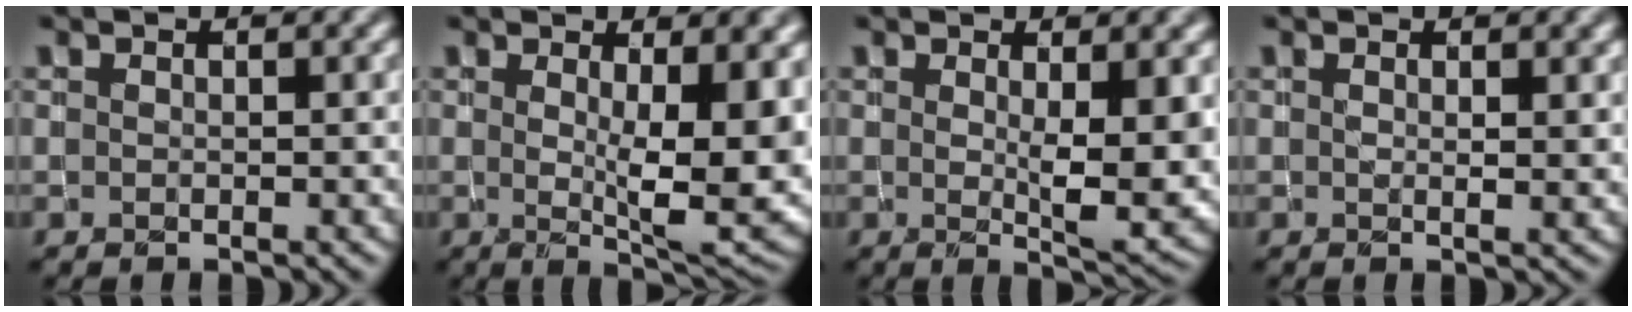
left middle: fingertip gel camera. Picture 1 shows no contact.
{"total": 9.9, "force": [0.9, 3.1, 9.3], "torque": [-0.125, -0.016, 0.021]}
{"total": 5.9, "force": [0.7, 1.4, 5.7], "torque": [-0.088, -0.015, 0.020]}
{"total": 1.3, "force": [0.7, 0.4, 1.1], "torque": [-0.007, -0.001, 0.012]}